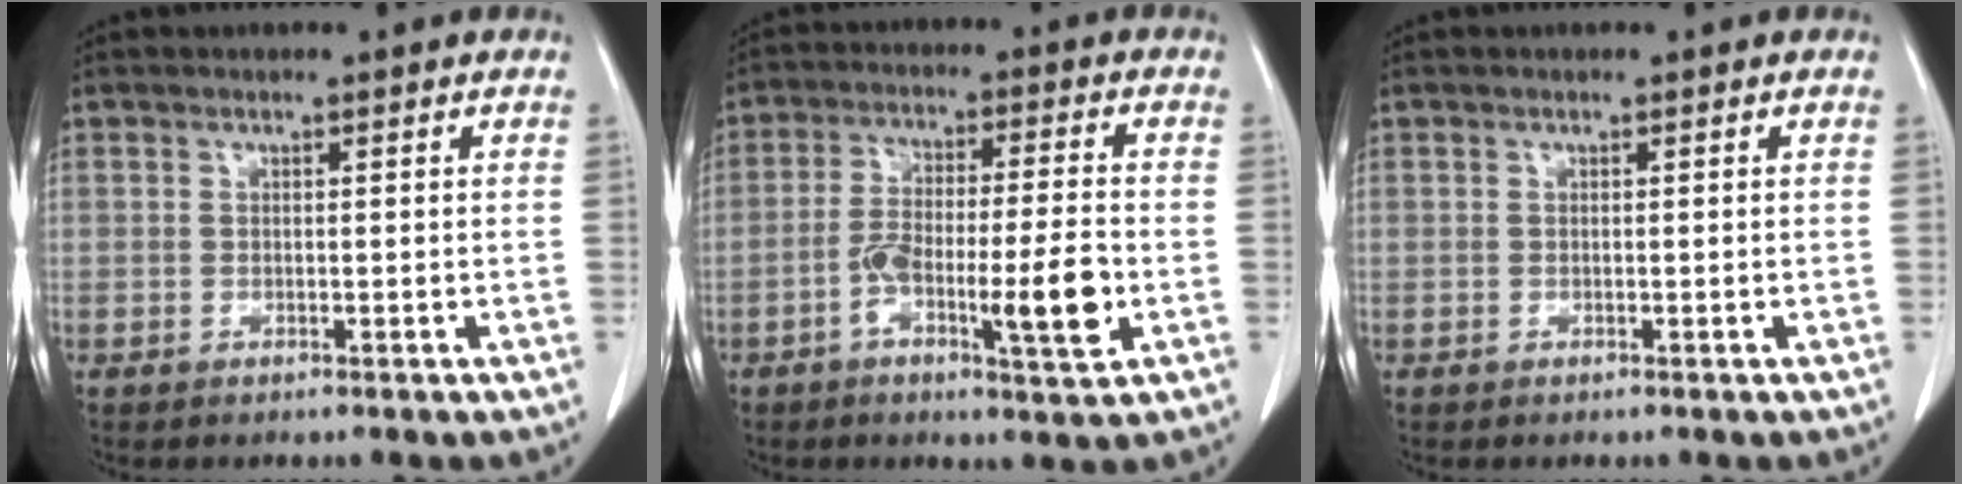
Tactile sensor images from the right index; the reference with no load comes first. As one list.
[{"total": 10.8, "force": [-3.5, 1.3, 10.1], "torque": [-0.178, 0.005, -0.058]}, {"total": 0.0}]